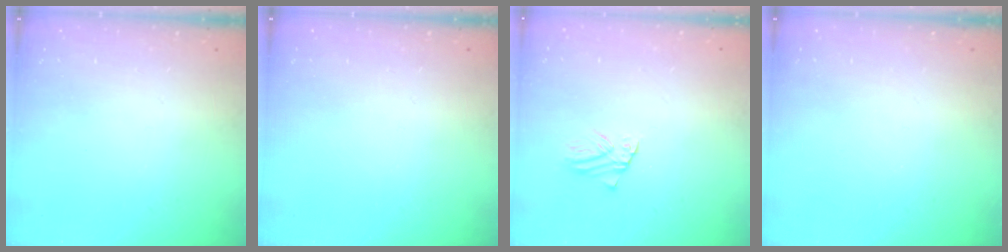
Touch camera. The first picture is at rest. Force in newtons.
{"total": 0.0}
{"total": 1.6, "press": 1.6, "slide": 0.3}
{"total": 0.0}